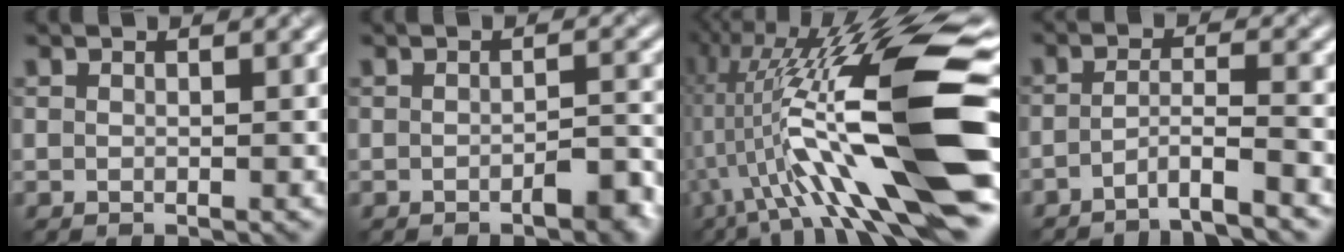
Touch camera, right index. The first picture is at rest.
{"total": 2.7, "force": [-2.0, 0.8, 1.6], "torque": [-0.022, 0.001, -0.031]}
{"total": 16.5, "force": [-1.2, 3.2, 16.2], "torque": [-0.298, 0.016, -0.015]}
{"total": 3.1, "force": [-2.6, 0.2, 1.7], "torque": [-0.025, 0.001, -0.059]}